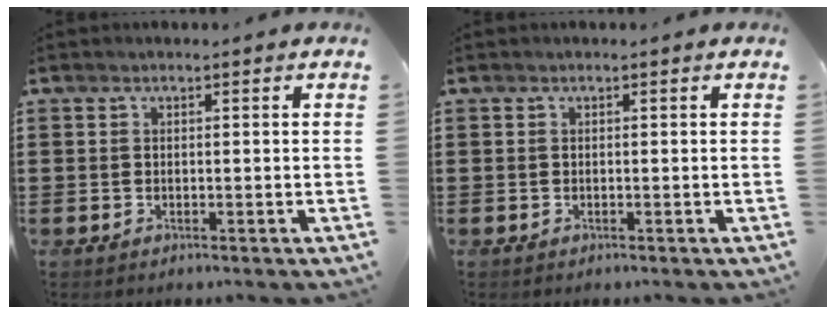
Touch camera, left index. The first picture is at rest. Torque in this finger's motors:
{"motor_torque": [0.00, 0.00, 0.00, 0.00]}